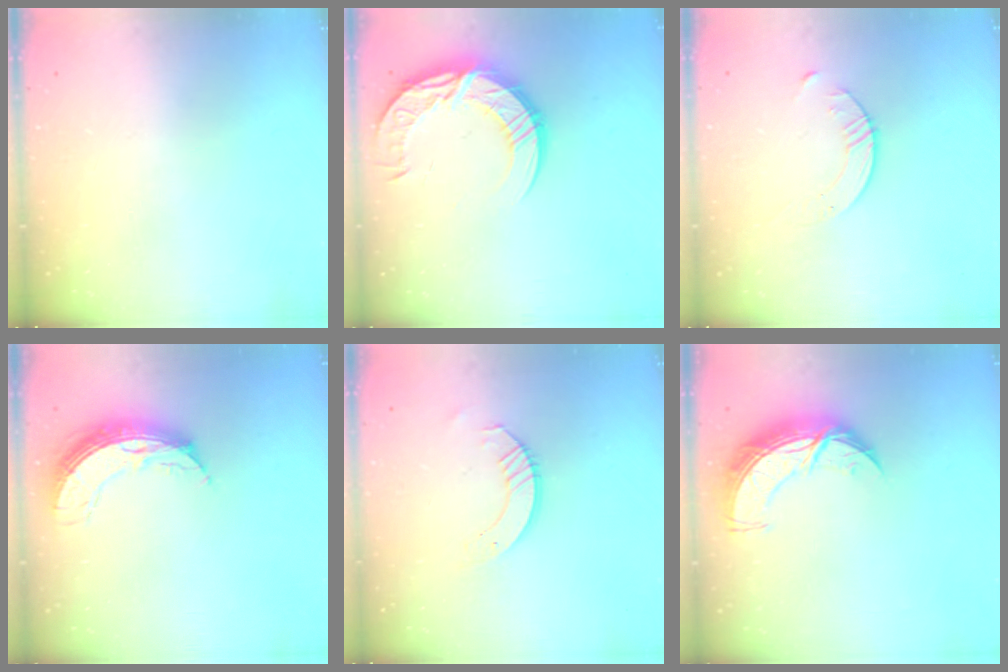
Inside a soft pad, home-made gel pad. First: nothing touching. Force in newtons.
{"total": 18.4, "press": 18.4, "slide": 1.0}
{"total": 4.2, "press": 4.2, "slide": 0.5}
{"total": 8.6, "press": 8.6, "slide": 0.7}
{"total": 5.4, "press": 5.4, "slide": 0.5}
{"total": 10.9, "press": 10.9, "slide": 0.9}